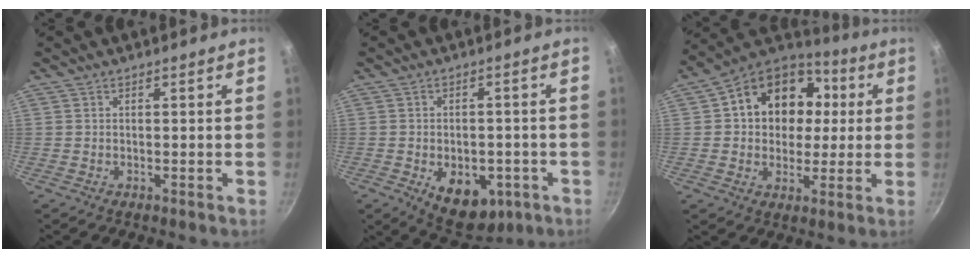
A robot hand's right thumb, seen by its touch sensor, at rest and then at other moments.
{"total": 11.3, "force": [-3.8, 7.2, 7.7], "torque": [-0.069, 0.007, -0.036]}
{"total": 17.8, "force": [2.9, 14.3, 10.1], "torque": [-0.138, 0.028, 0.038]}